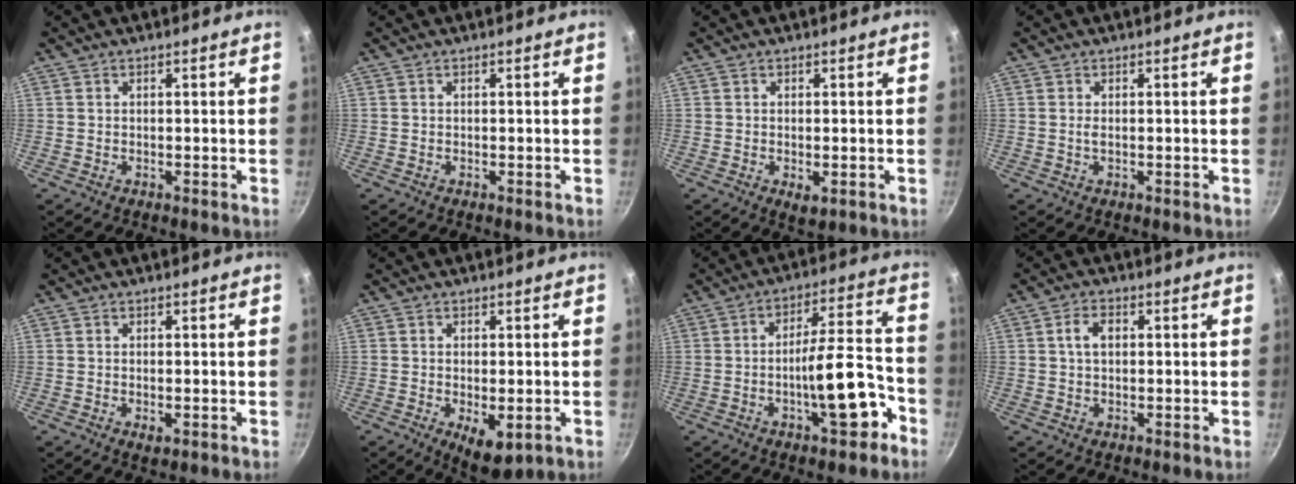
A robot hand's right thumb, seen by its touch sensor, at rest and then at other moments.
{"total": 0.0}
{"total": 2.5, "force": [-0.6, 1.1, 2.1], "torque": [-0.035, -0.009, -0.006]}
{"total": 1.3, "force": [0.0, 0.5, 1.2], "torque": [-0.026, -0.001, 0.000]}
{"total": 1.6, "force": [-0.4, 0.7, 1.4], "torque": [-0.025, -0.004, -0.004]}
{"total": 6.7, "force": [-1.9, 3.0, 5.7], "torque": [-0.075, -0.008, -0.014]}
{"total": 13.1, "force": [-5.6, 4.1, 11.1], "torque": [-0.135, 0.056, -0.080]}
{"total": 3.8, "force": [0.6, 2.5, 2.8], "torque": [-0.041, 0.009, 0.008]}